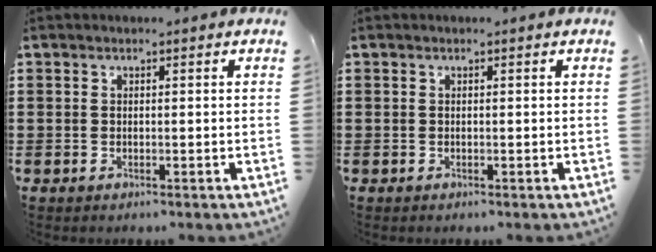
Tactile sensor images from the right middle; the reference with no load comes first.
{"total": 0.0}